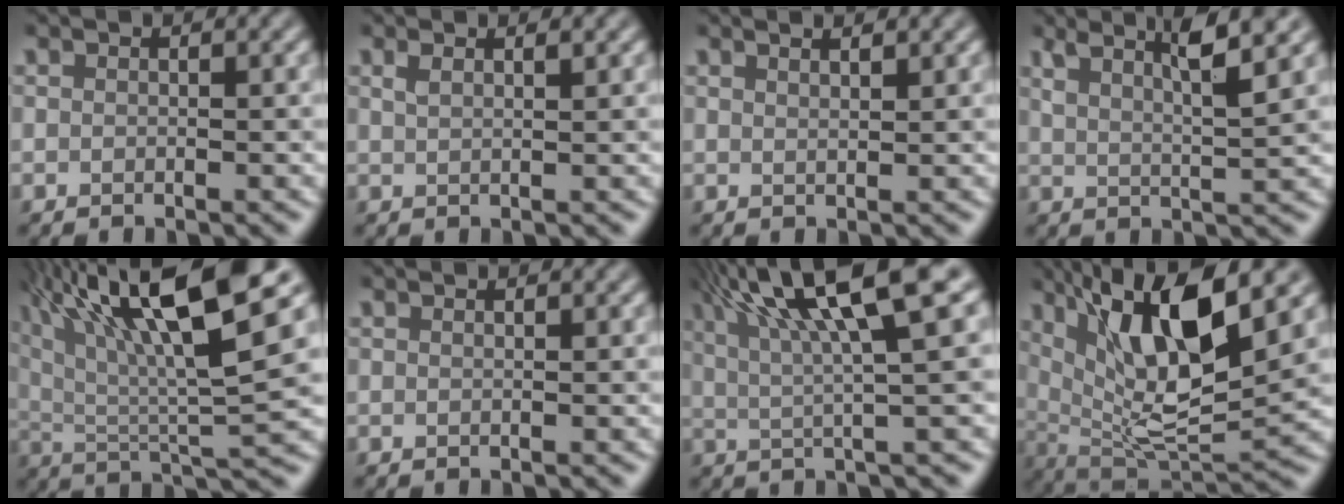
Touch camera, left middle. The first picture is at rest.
{"total": 1.2, "force": [0.7, 0.4, 0.8], "torque": [-0.014, 0.002, 0.011]}
{"total": 1.8, "force": [1.3, 0.6, 1.0], "torque": [0.003, 0.002, -0.003]}
{"total": 4.4, "force": [2.9, 0.6, 3.3], "torque": [-0.047, 0.001, 0.052]}
{"total": 14.1, "force": [6.6, 3.1, 12.1], "torque": [-0.202, 0.018, 0.112]}
{"total": 0.0}
{"total": 10.8, "force": [4.9, 2.1, 9.4], "torque": [-0.129, 0.024, 0.077]}
{"total": 12.1, "force": [4.4, 3.7, 10.6], "torque": [-0.182, 0.001, 0.081]}